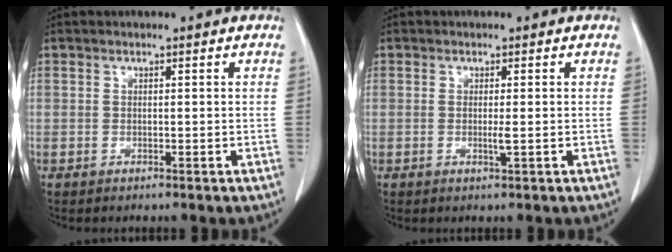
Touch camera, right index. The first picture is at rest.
{"total": 1.3, "force": [-0.2, -0.2, 1.3], "torque": [-0.025, -0.004, -0.003]}